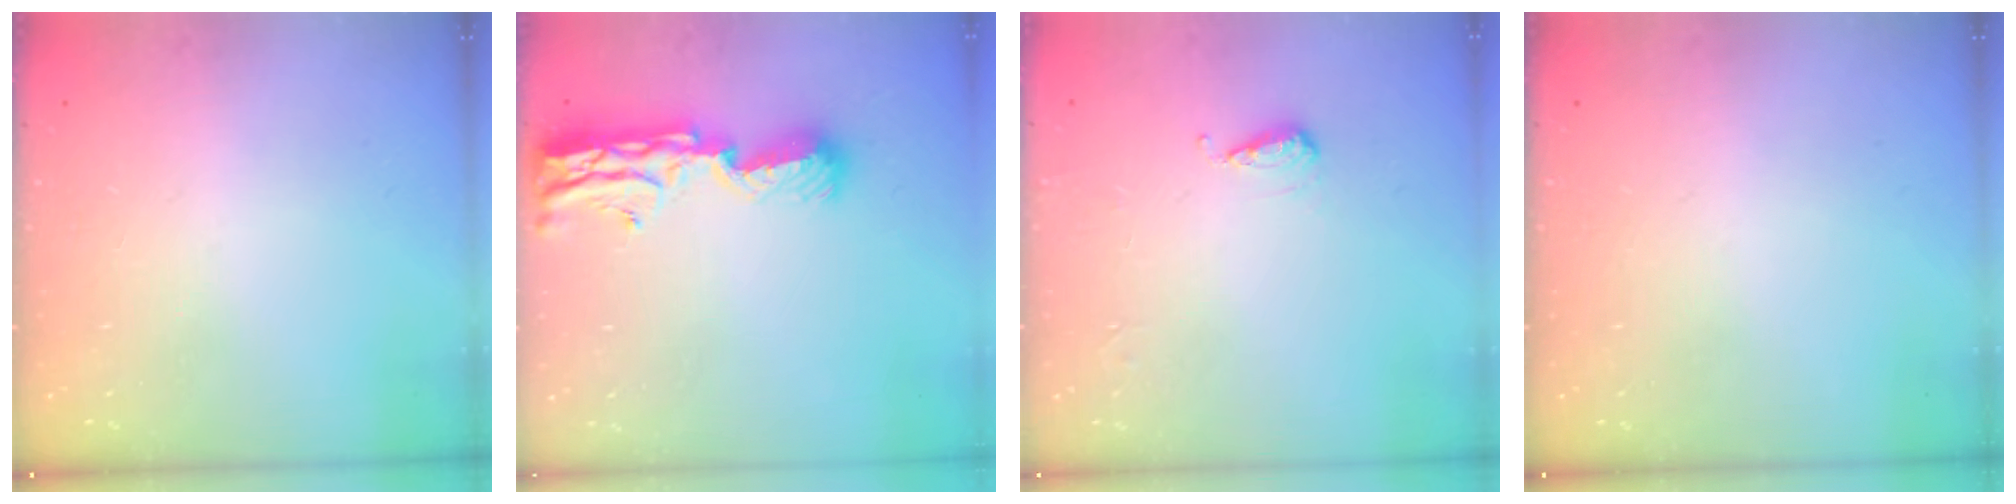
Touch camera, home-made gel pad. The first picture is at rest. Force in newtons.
{"total": 11.5, "press": 11.4, "slide": 1.6}
{"total": 5.2, "press": 5.1, "slide": 0.9}
{"total": 0.0}